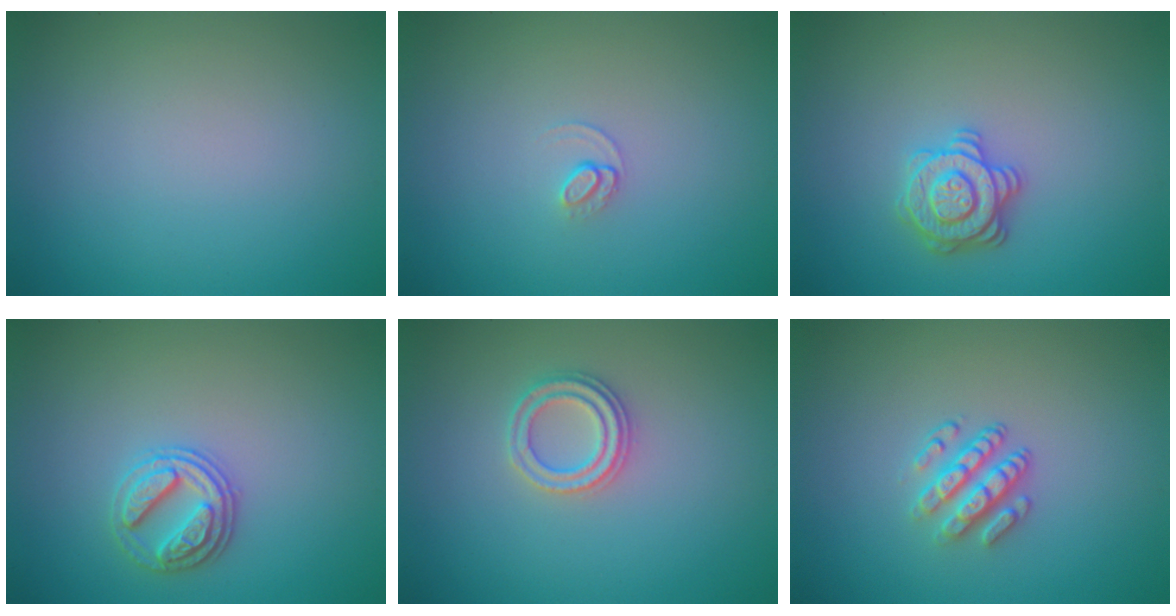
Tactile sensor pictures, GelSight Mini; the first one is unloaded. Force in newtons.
{"total": 0.9, "press": 0.4, "slide": 0.8}
{"total": 2.9, "press": 2.8, "slide": 0.6}
{"total": 2.6, "press": 2.6, "slide": 0.5}
{"total": 2.3, "press": 2.3, "slide": 0.4}
{"total": 2.9, "press": 2.5, "slide": 1.5}